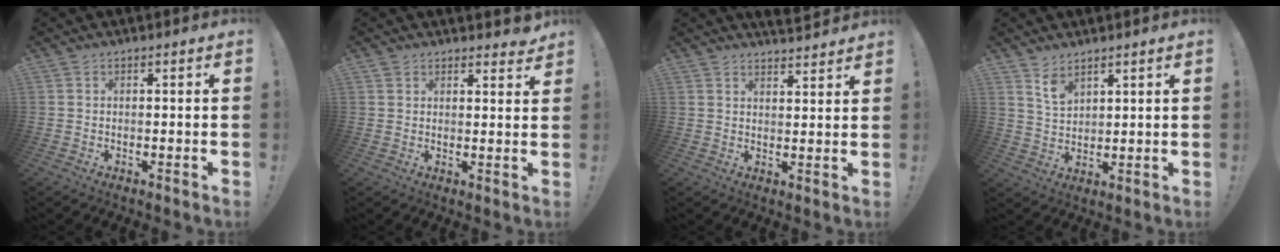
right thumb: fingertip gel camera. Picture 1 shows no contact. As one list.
[{"total": 3.4, "force": [2.7, 1.9, 0.6], "torque": [-0.006, -0.013, 0.051]}, {"total": 3.9, "force": [3.7, 0.8, 0.9], "torque": [-0.003, -0.029, 0.065]}, {"total": 6.2, "force": [4.7, 3.3, 2.5], "torque": [-0.033, -0.031, 0.085]}]